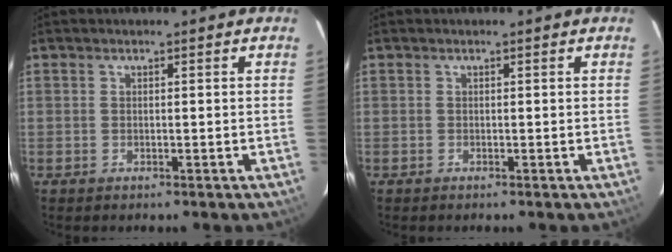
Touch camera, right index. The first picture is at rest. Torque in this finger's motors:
{"motor_torque": [0.62, 0.52, -0.01, 0.01]}